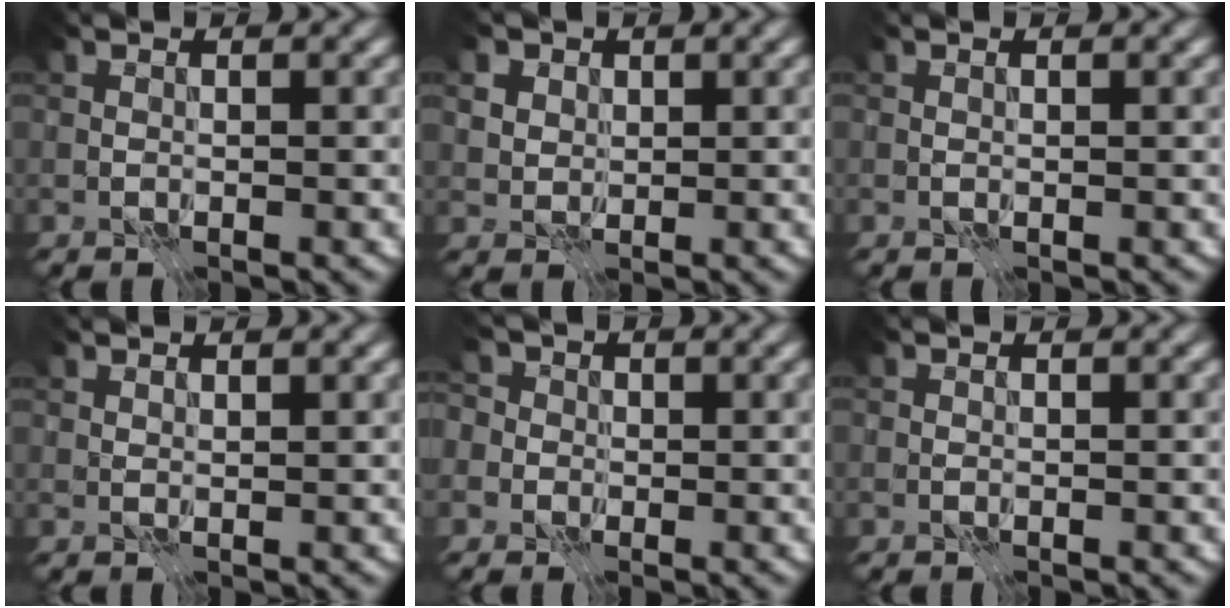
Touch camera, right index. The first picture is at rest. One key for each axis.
{"total": 3.4, "fx": 2.0, "fy": 2.3, "fz": 1.3, "tx": -0.036, "ty": 0.005, "tz": 0.035}
{"total": 0.0}
{"total": 0.9, "fx": 0.9, "fy": -0.3, "fz": 0.0, "tx": -0.004, "ty": -0.001, "tz": 0.019}
{"total": 5.3, "fx": 1.7, "fy": 4.5, "fz": 2.3, "tx": -0.029, "ty": 0.033, "tz": -0.017}
{"total": 0.6, "fx": -0.1, "fy": -0.5, "fz": -0.2, "tx": 0.006, "ty": -0.001, "tz": -0.003}